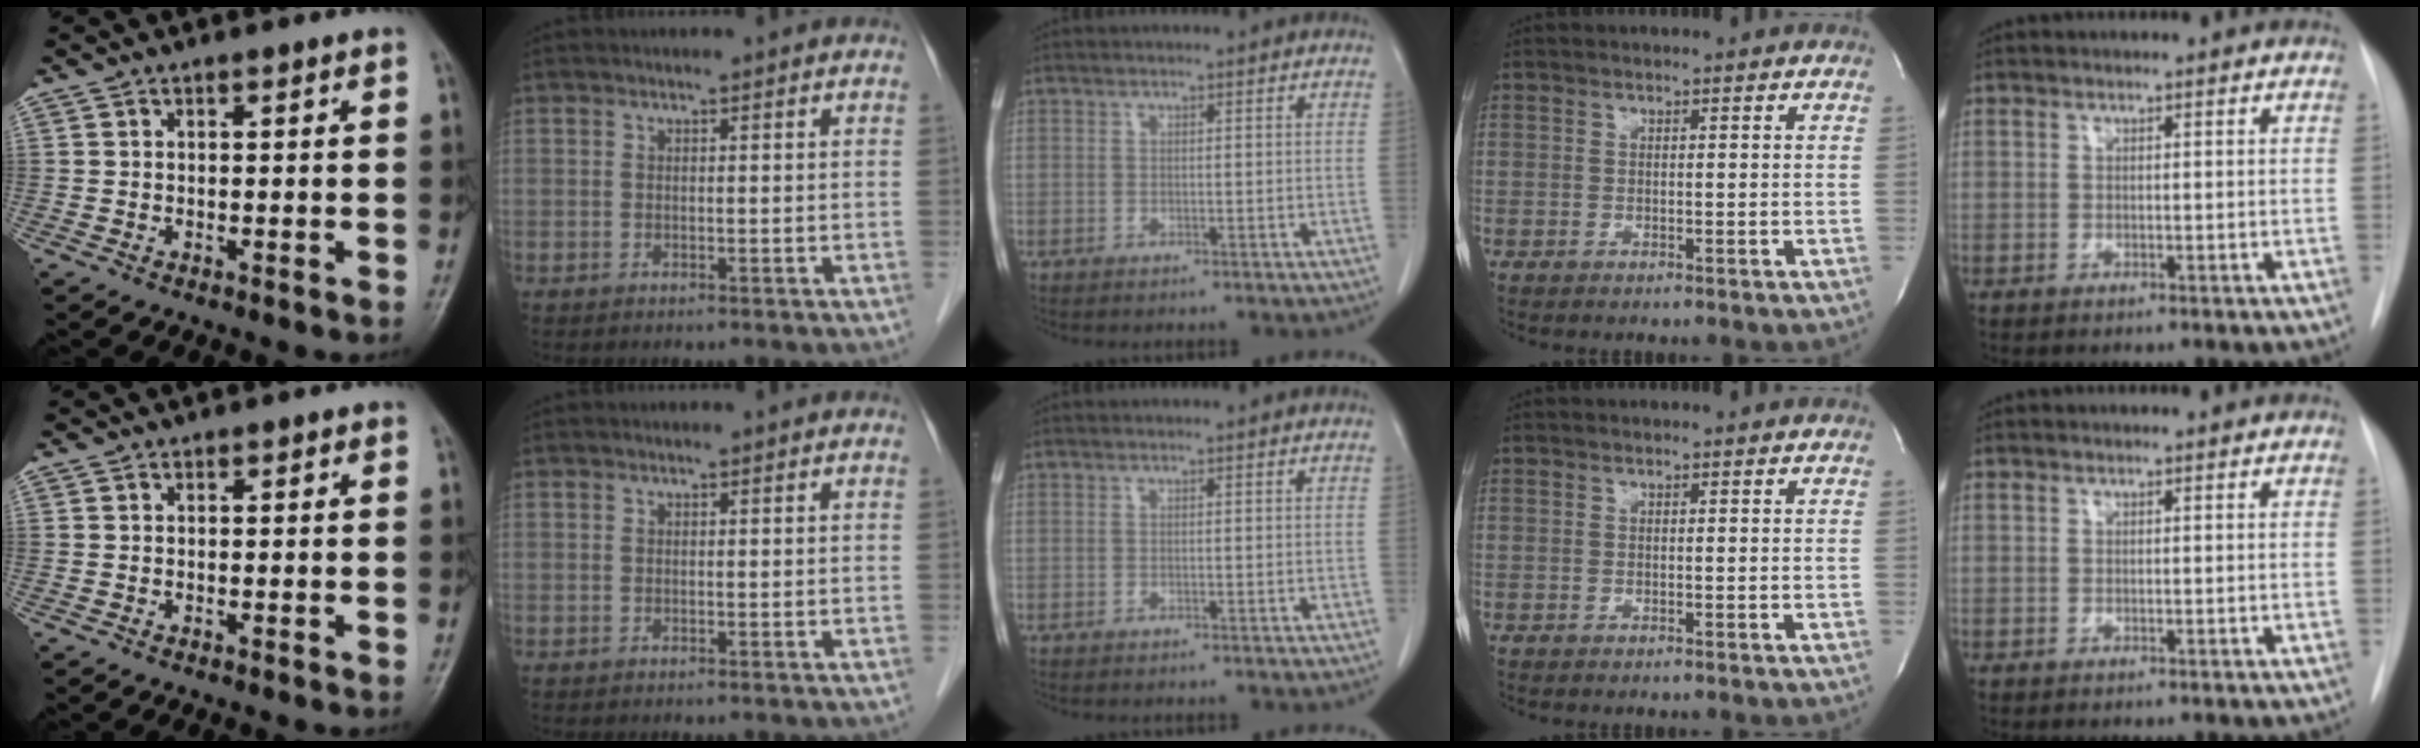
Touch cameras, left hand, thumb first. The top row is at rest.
{}